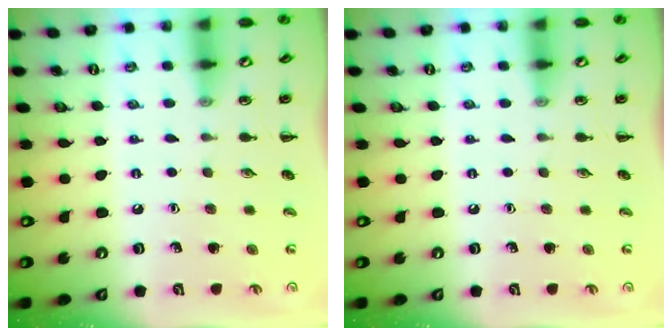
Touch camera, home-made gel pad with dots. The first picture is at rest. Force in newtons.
{"total": 0.0}